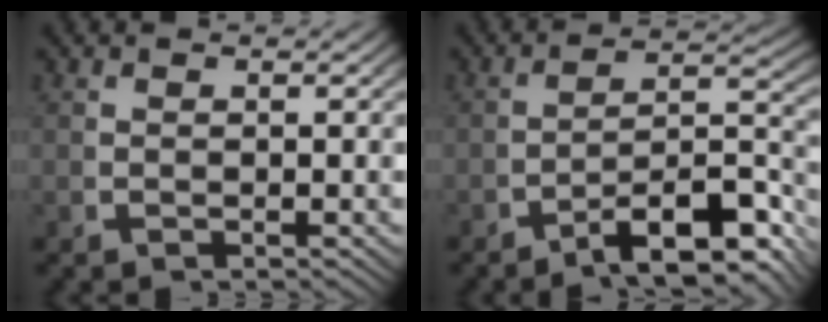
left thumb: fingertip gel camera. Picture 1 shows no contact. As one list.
[{"total": 8.2, "force": [-3.9, 3.6, 6.3], "torque": [-0.102, -0.025, -0.051]}]